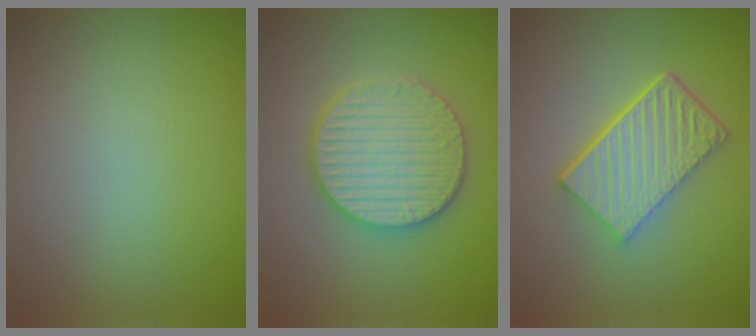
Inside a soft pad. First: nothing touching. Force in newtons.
{"total": 5.9, "press": 5.7, "slide": 1.1}
{"total": 6.6, "press": 4.4, "slide": 4.9}